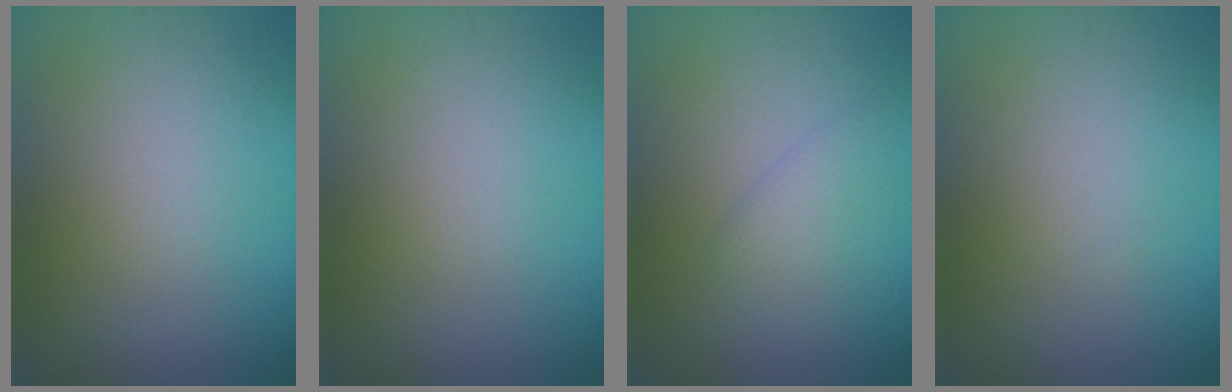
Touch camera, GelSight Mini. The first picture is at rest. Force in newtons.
{"total": 0.0}
{"total": 2.2, "press": 2.2, "slide": 0.2}
{"total": 0.0}